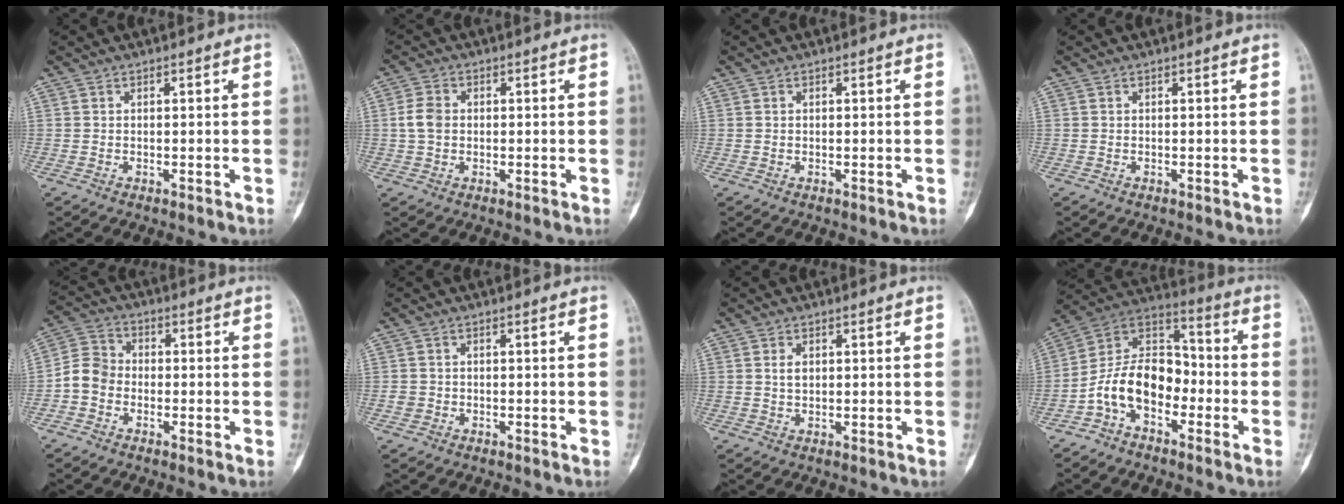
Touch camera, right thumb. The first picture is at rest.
{"total": 4.3, "force": [0.3, 3.3, 2.8], "torque": [-0.054, 0.006, 0.001]}
{"total": 0.0}
{"total": 0.0}
{"total": 6.1, "force": [-1.6, 5.2, 2.9], "torque": [-0.041, 0.022, -0.047]}
{"total": 1.6, "force": [-0.5, 1.5, 0.3], "torque": [0.002, 0.007, -0.013]}
{"total": 1.9, "force": [0.5, 1.2, 1.4], "torque": [-0.019, -0.001, 0.009]}
{"total": 13.2, "force": [-4.8, 8.5, 8.9], "torque": [-0.144, 0.071, -0.102]}